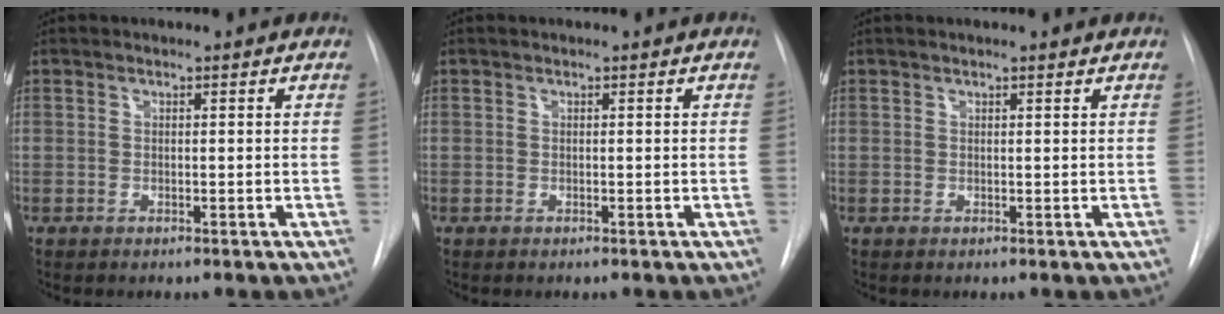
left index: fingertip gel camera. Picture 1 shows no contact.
{"total": 0.0}
{"total": 1.5, "force": [1.3, 0.0, 0.6], "torque": [-0.010, 0.009, 0.015]}